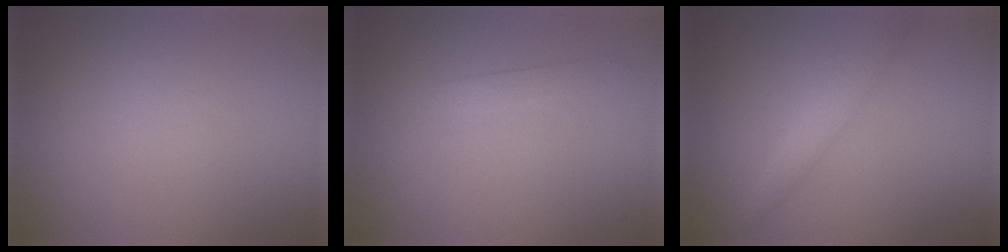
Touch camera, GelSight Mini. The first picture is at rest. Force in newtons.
{"total": 1.3, "press": 1.3, "slide": 0.1}
{"total": 2.2, "press": 2.2, "slide": 0.0}